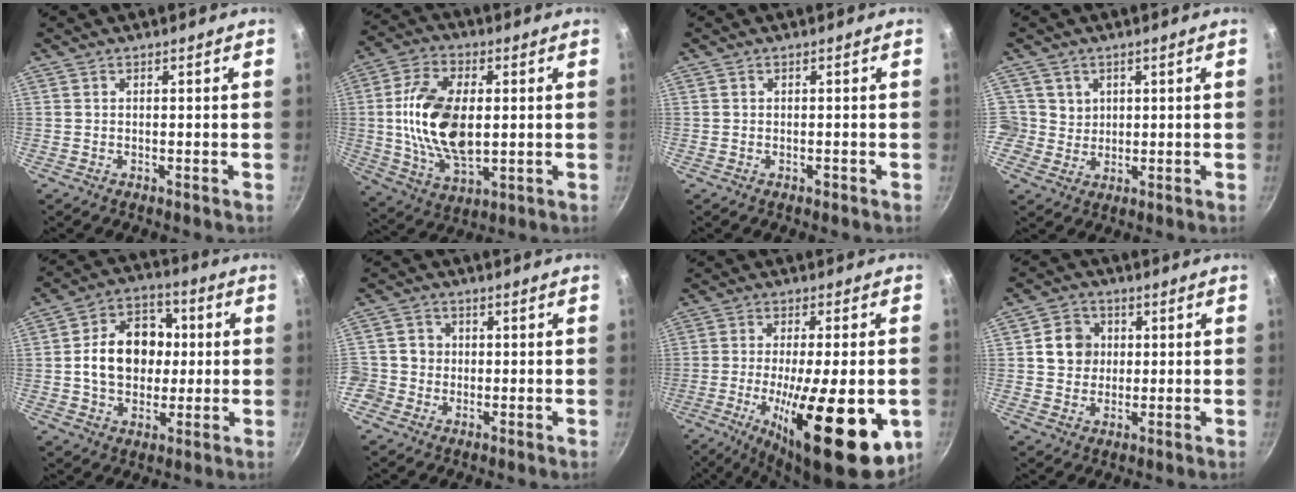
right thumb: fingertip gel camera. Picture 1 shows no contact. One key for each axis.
{"total": 16.5, "fx": 0.9, "fy": 9.3, "fz": 13.6, "tx": -0.244, "ty": 0.003, "tz": 0.018}
{"total": 0.6, "fx": -0.3, "fy": 0.5, "fz": 0.3, "tx": -0.003, "ty": 0.003, "tz": -0.005}
{"total": 4.5, "fx": 1.4, "fy": 4.3, "fz": 0.1, "tx": 0.038, "ty": 0.006, "tz": 0.024}
{"total": 15.1, "fx": 0.8, "fy": 11.6, "fz": 9.6, "tx": -0.117, "ty": 0.024, "tz": 0.004}
{"total": 5.7, "fx": -0.9, "fy": 5.4, "fz": 1.3, "tx": 0.005, "ty": 0.014, "tz": -0.027}
{"total": 23.1, "fx": -6.7, "fy": 7.1, "fz": 20.9, "tx": -0.302, "ty": -0.005, "tz": -0.093}
{"total": 7.1, "fx": 1.1, "fy": 6.4, "fz": 2.8, "tx": -0.016, "ty": 0.006, "tz": 0.013}